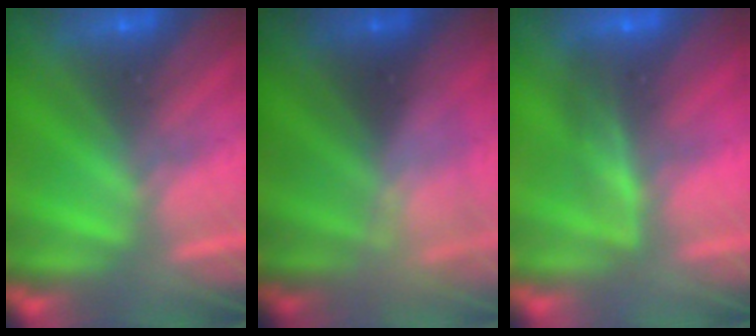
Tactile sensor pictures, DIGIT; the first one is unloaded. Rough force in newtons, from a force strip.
{"total": 2.3}
{"total": 1.8}